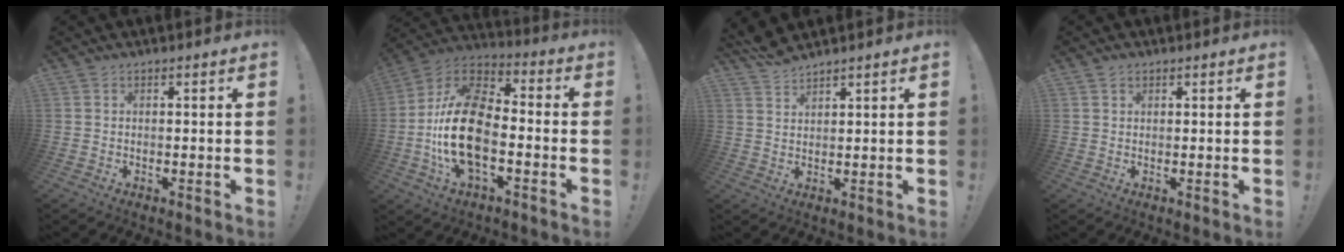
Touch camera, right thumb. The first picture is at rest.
{"total": 21.3, "force": [-4.5, 11.8, 17.2], "torque": [-0.334, 0.030, -0.070]}
{"total": 4.3, "force": [4.1, 0.2, 1.1], "torque": [-0.021, -0.025, 0.076]}
{"total": 1.1, "force": [0.8, 0.8, 0.2], "torque": [0.003, -0.002, 0.014]}